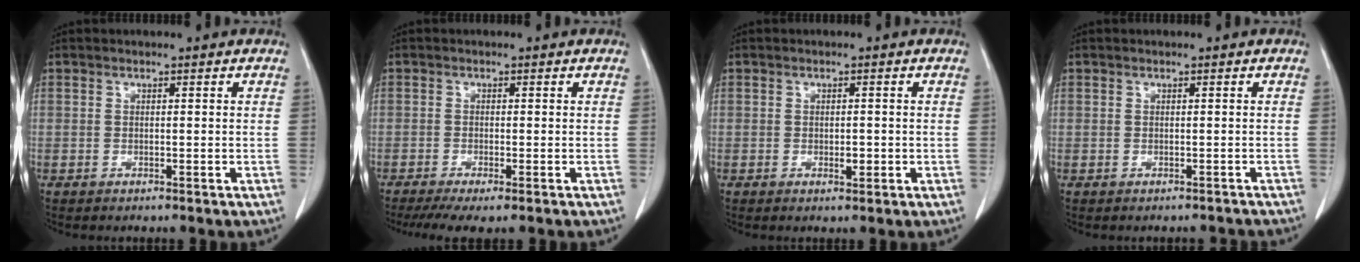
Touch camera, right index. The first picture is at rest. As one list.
[{"total": 5.5, "force": [-4.1, 0.7, 3.6], "torque": [-0.055, -0.015, -0.066]}, {"total": 1.6, "force": [-0.3, 0.8, 1.3], "torque": [-0.021, -0.001, -0.002]}, {"total": 1.7, "force": [-1.4, 0.9, 0.0], "torque": [0.004, 0.006, -0.020]}]